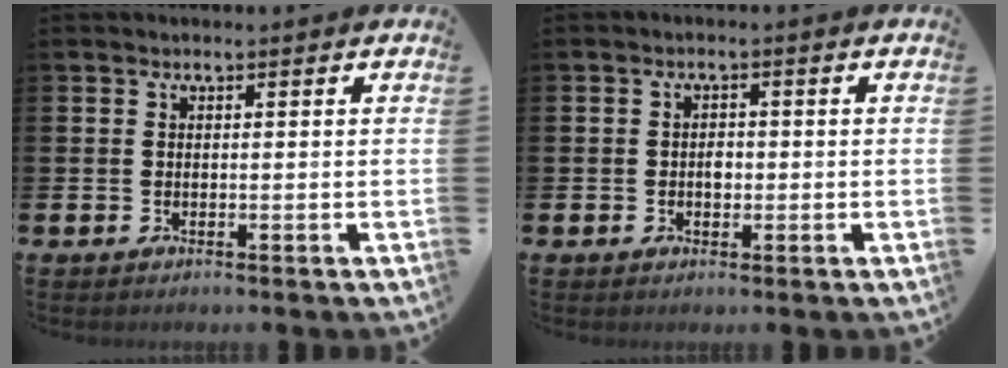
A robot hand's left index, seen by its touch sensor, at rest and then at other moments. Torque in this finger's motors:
{"motor_torque": [0.00, 0.07, 0.00, 0.01]}